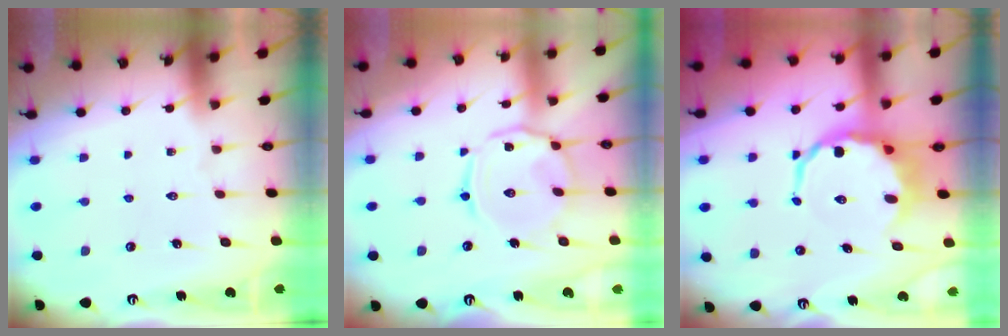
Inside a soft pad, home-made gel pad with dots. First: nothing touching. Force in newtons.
{"total": 8.2, "press": 8.2, "slide": 0.7}
{"total": 7.8, "press": 7.4, "slide": 2.5}